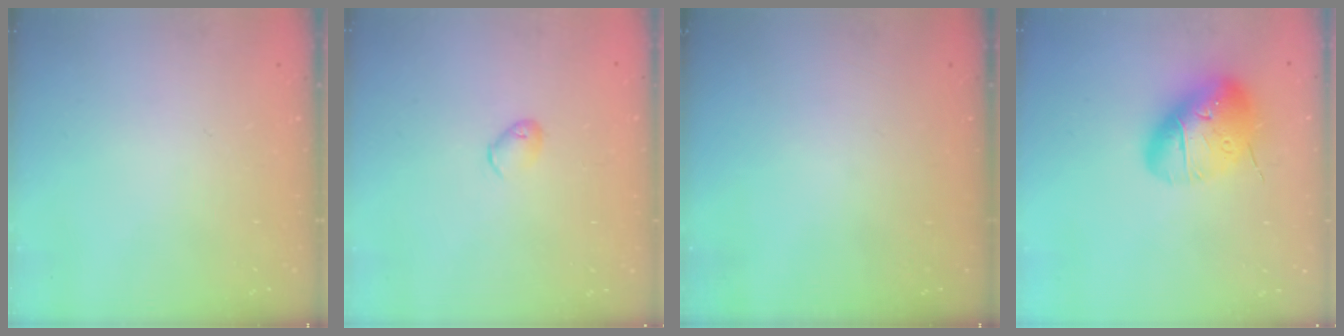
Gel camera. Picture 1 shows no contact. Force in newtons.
{"total": 4.6, "press": 4.5, "slide": 1.1}
{"total": 0.0}
{"total": 19.5, "press": 19.1, "slide": 3.7}